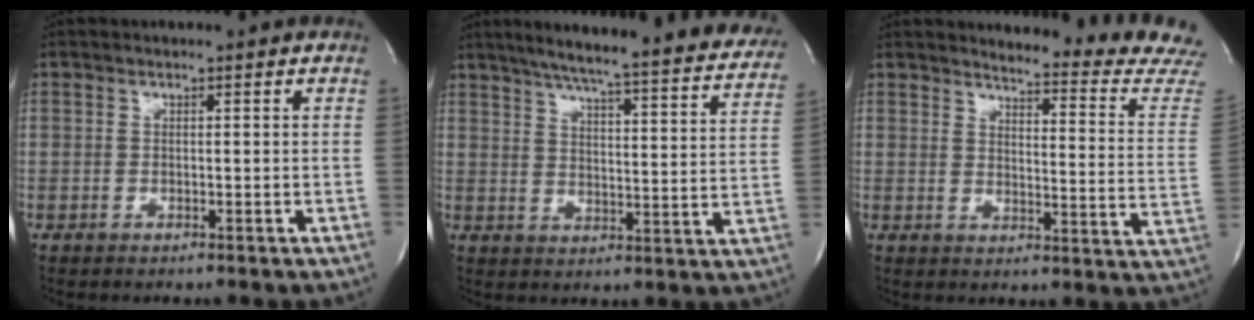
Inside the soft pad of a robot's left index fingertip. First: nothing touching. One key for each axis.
{"total": 29.0, "fx": 25.4, "fy": 2.7, "fz": 13.8, "tx": -0.205, "ty": -0.058, "tz": 0.303}
{"total": 15.6, "fx": 15.3, "fy": -1.4, "fz": 2.4, "tx": -0.028, "ty": -0.150, "tz": 0.154}